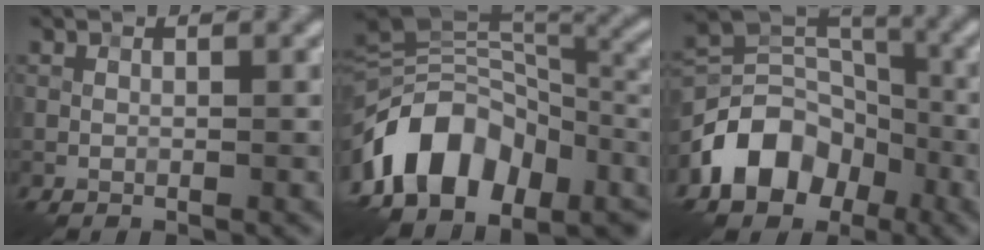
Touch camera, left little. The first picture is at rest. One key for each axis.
{"total": 13.4, "fx": -4.9, "fy": 8.6, "fz": 9.0, "tx": -0.171, "ty": 0.016, "tz": -0.093}
{"total": 8.0, "fx": -4.1, "fy": 5.6, "fz": 3.9, "tx": -0.061, "ty": -0.001, "tz": -0.081}